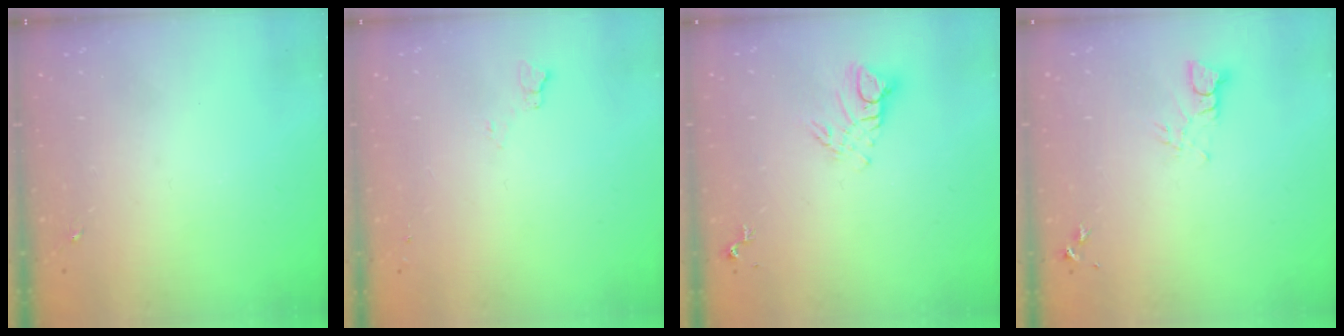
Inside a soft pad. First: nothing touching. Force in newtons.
{"total": 4.6, "press": 4.5, "slide": 0.6}
{"total": 7.6, "press": 7.6, "slide": 0.7}
{"total": 3.2, "press": 3.2, "slide": 0.2}